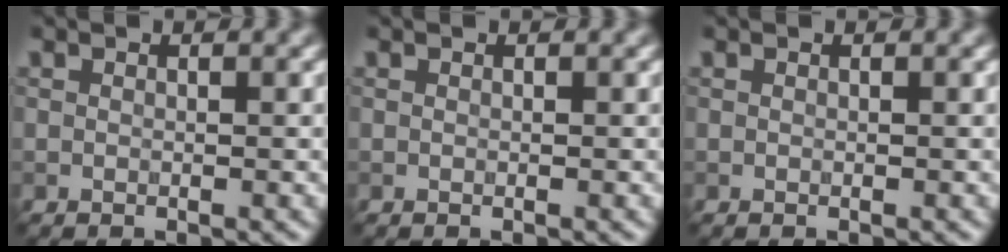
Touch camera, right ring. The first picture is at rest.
{"total": 0.0}
{"total": 0.0}